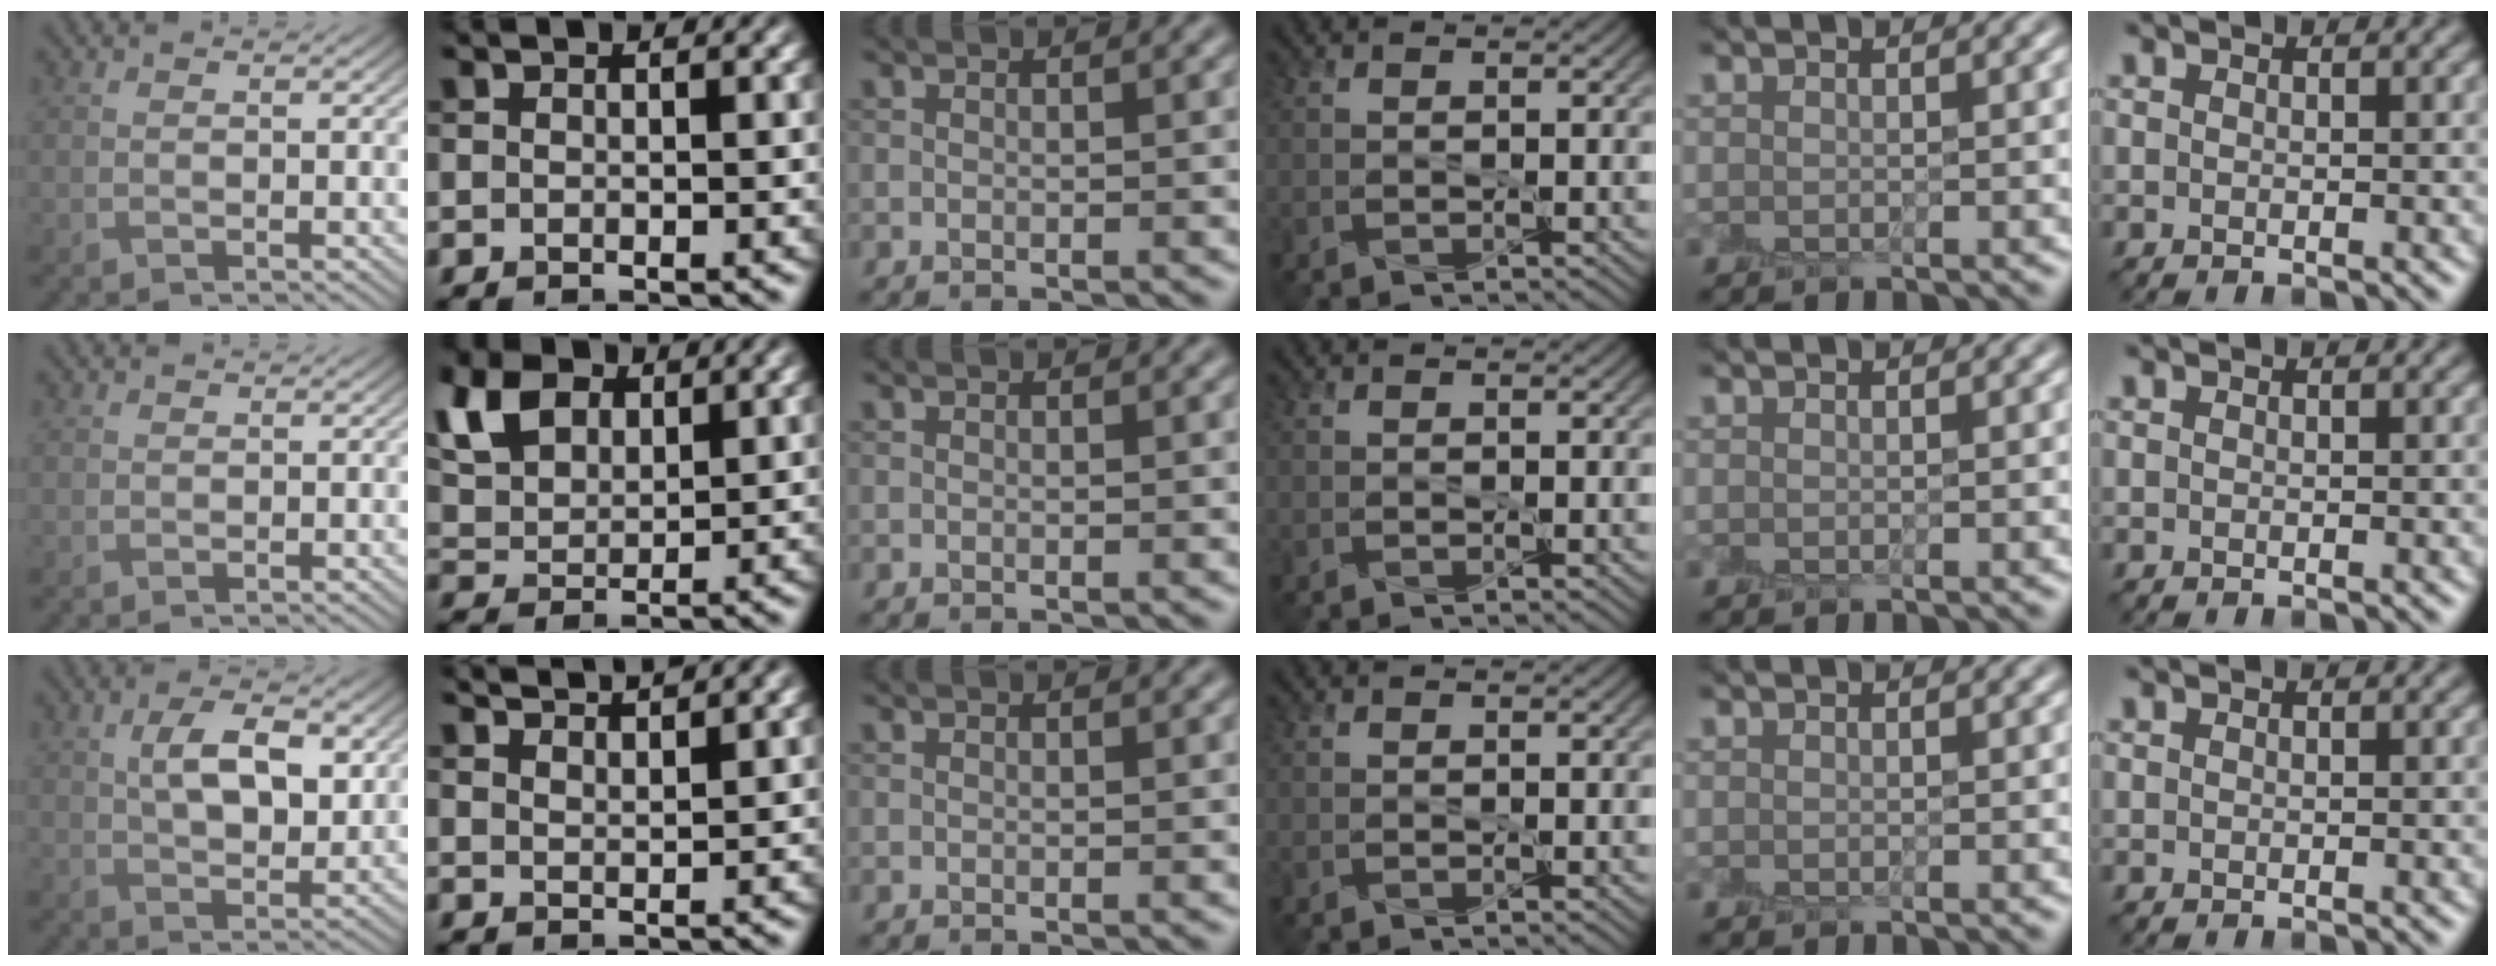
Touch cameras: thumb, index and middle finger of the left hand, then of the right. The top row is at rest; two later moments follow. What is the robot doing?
{"motion": "peel", "object": "small bumper sticker"}